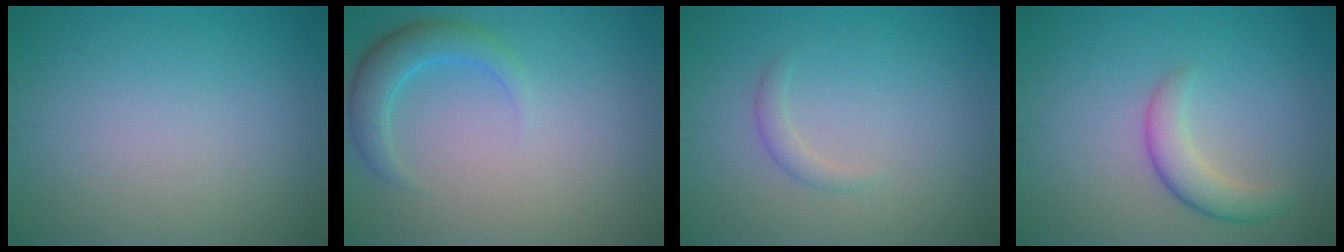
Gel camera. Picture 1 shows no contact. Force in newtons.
{"total": 3.0, "press": 3.0, "slide": 0.1}
{"total": 1.1, "press": 1.1, "slide": 0.0}
{"total": 3.0, "press": 3.0, "slide": 0.1}